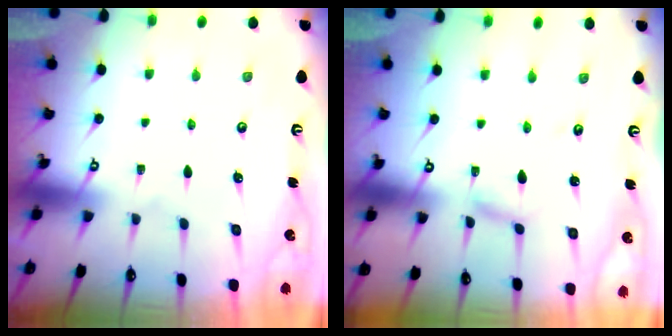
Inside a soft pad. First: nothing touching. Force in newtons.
{"total": 2.3, "press": 2.3, "slide": 0.1}